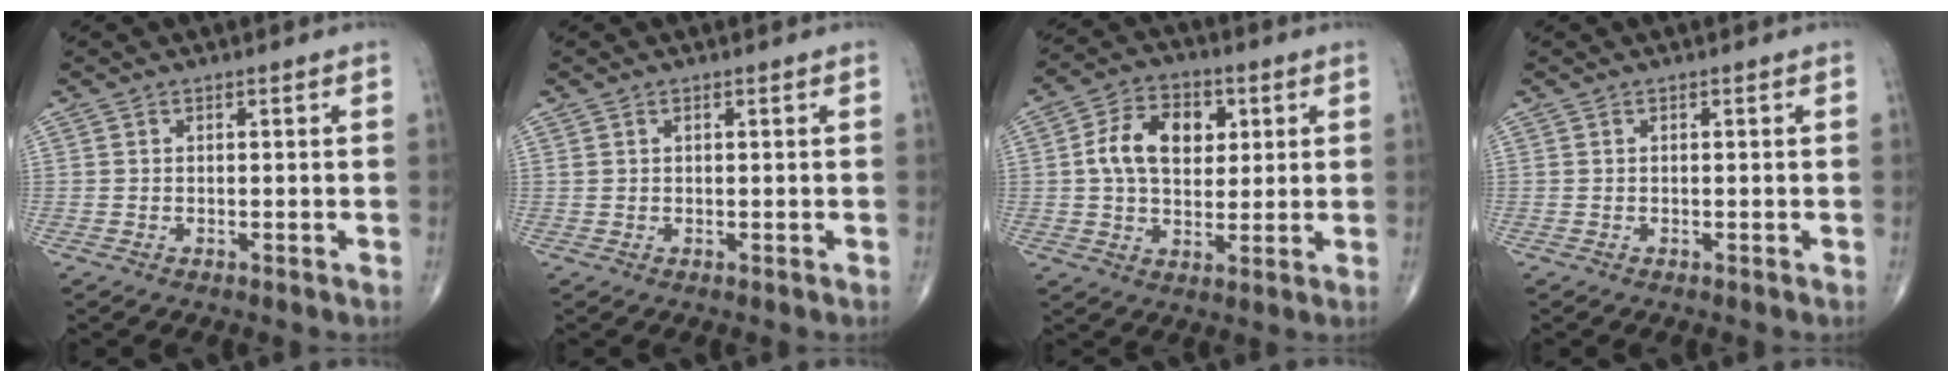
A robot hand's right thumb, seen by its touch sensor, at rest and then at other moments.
{"total": 0.5, "force": [0.3, 0.3, 0.3], "torque": [-0.007, 0.007, 0.007]}
{"total": 11.7, "force": [2.4, 7.9, 8.3], "torque": [-0.119, 0.005, 0.035]}
{"total": 0.0}